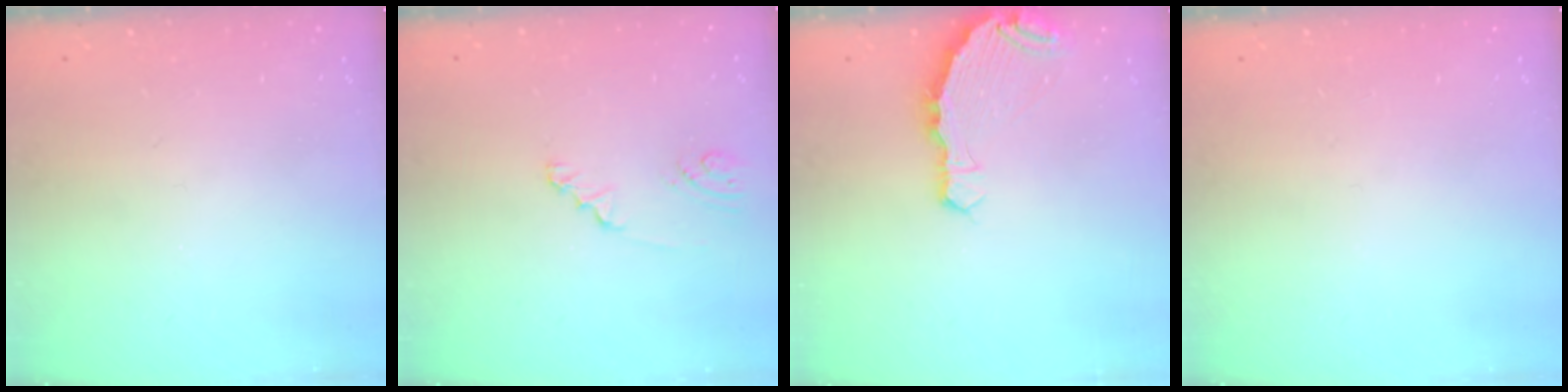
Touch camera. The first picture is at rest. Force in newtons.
{"total": 1.5, "press": 1.5, "slide": 0.1}
{"total": 8.1, "press": 6.7, "slide": 4.5}
{"total": 0.0}